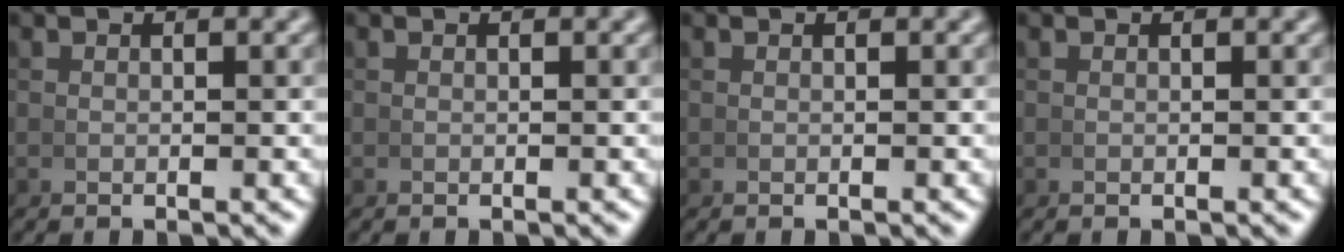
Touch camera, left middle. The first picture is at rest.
{"total": 0.0}
{"total": 0.0}
{"total": 0.0}